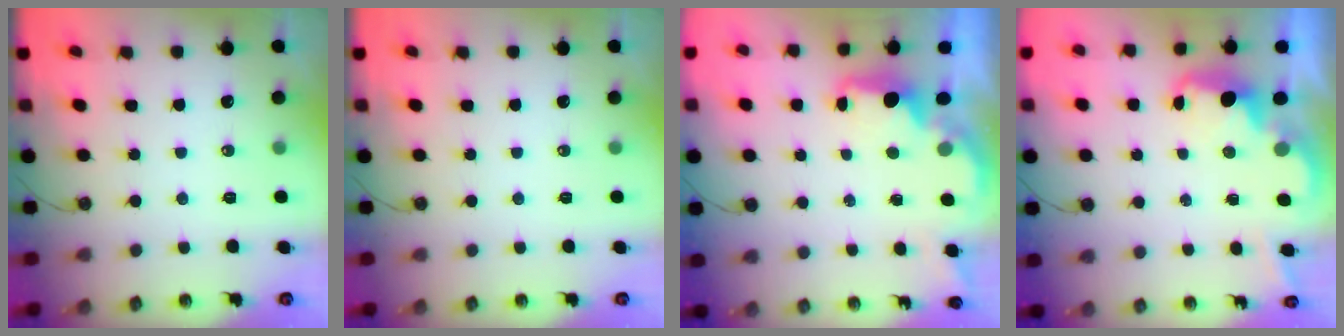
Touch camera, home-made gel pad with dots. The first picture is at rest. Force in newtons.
{"total": 0.0}
{"total": 2.2, "press": 2.1, "slide": 0.8}
{"total": 2.7, "press": 2.6, "slide": 0.5}